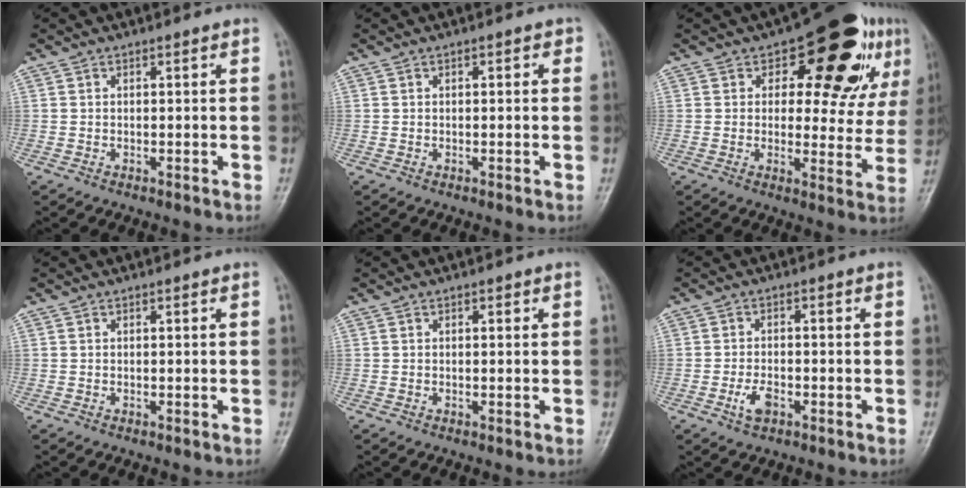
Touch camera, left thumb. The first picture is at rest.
{"total": 1.3, "force": [0.4, 0.7, 1.0], "torque": [-0.007, 0.002, 0.002]}
{"total": 17.2, "force": [7.8, 9.3, 12.2], "torque": [-0.091, -0.019, 0.097]}
{"total": 0.0}
{"total": 0.0}
{"total": 3.3, "force": [-1.7, 1.8, 2.2], "torque": [-0.046, 0.008, -0.032]}